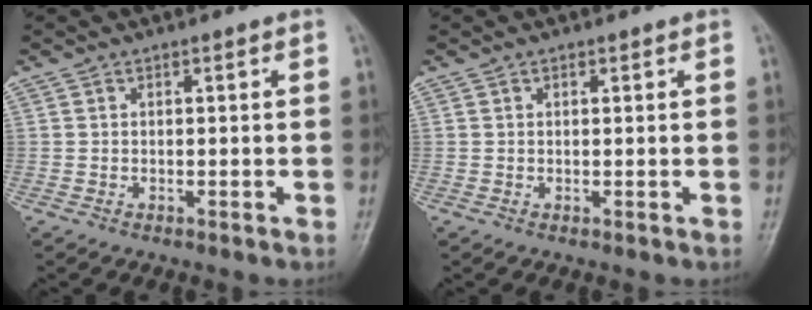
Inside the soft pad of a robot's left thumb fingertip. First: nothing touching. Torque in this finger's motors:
{"motor_torque": [-0.02, 0.05, -0.22, 0.01, -0.02]}